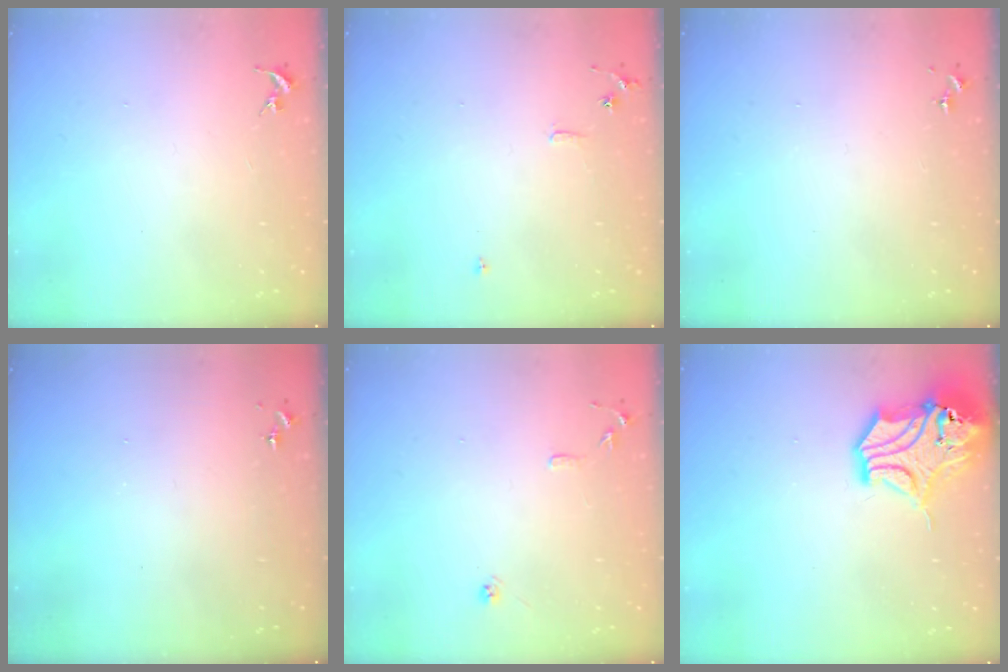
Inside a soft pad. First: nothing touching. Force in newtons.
{"total": 5.6, "press": 5.6, "slide": 0.6}
{"total": 0.0}
{"total": 0.0}
{"total": 7.9, "press": 7.9, "slide": 0.8}
{"total": 15.4, "press": 15.3, "slide": 2.2}